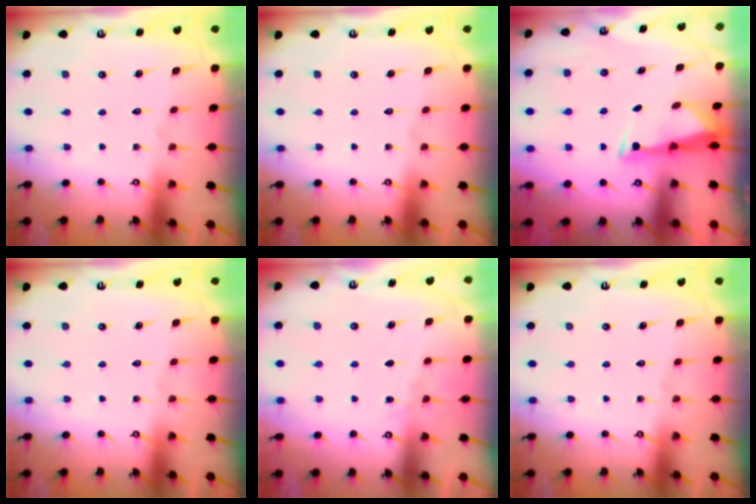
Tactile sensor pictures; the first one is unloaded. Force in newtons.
{"total": 0.0}
{"total": 3.3, "press": 3.2, "slide": 0.9}
{"total": 0.0}
{"total": 3.6, "press": 3.5, "slide": 0.5}
{"total": 0.0}